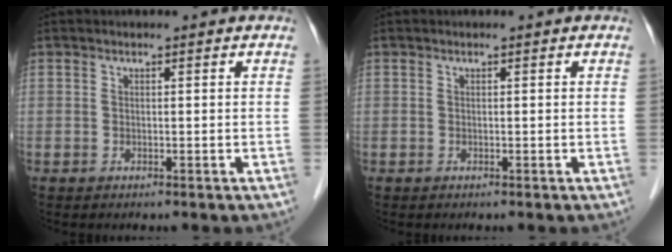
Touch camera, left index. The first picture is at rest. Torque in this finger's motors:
{"motor_torque": [0.00, 0.00, 0.00, 0.00]}